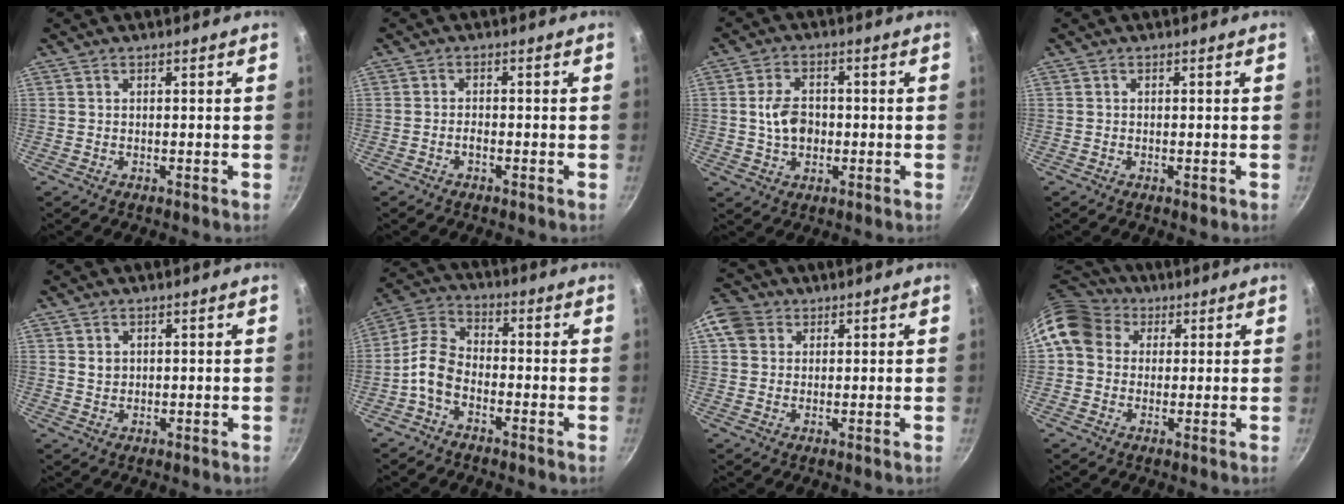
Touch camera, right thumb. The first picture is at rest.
{"total": 1.3, "force": [-0.8, 0.6, 0.8], "torque": [-0.016, 0.012, -0.018]}
{"total": 6.7, "force": [-0.3, 4.8, 4.6], "torque": [-0.065, 0.009, -0.007]}
{"total": 1.1, "force": [-0.4, 0.5, 0.9], "torque": [-0.014, 0.001, -0.008]}
{"total": 1.8, "force": [0.6, 1.5, 0.9], "torque": [-0.009, 0.000, 0.011]}
{"total": 7.4, "force": [-3.3, 4.5, 4.9], "torque": [-0.100, 0.041, -0.081]}
{"total": 6.7, "force": [2.3, 5.6, 2.8], "torque": [-0.035, 0.007, 0.029]}
{"total": 11.2, "force": [3.1, 9.4, 5.4], "torque": [-0.080, 0.021, 0.041]}